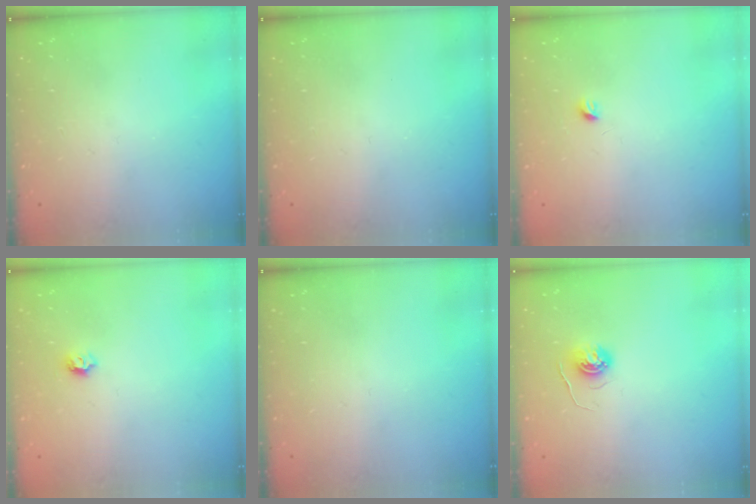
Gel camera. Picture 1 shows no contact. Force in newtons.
{"total": 0.0}
{"total": 3.2, "press": 3.1, "slide": 0.5}
{"total": 5.5, "press": 5.5, "slide": 0.5}
{"total": 0.0}
{"total": 5.0, "press": 5.0, "slide": 0.4}